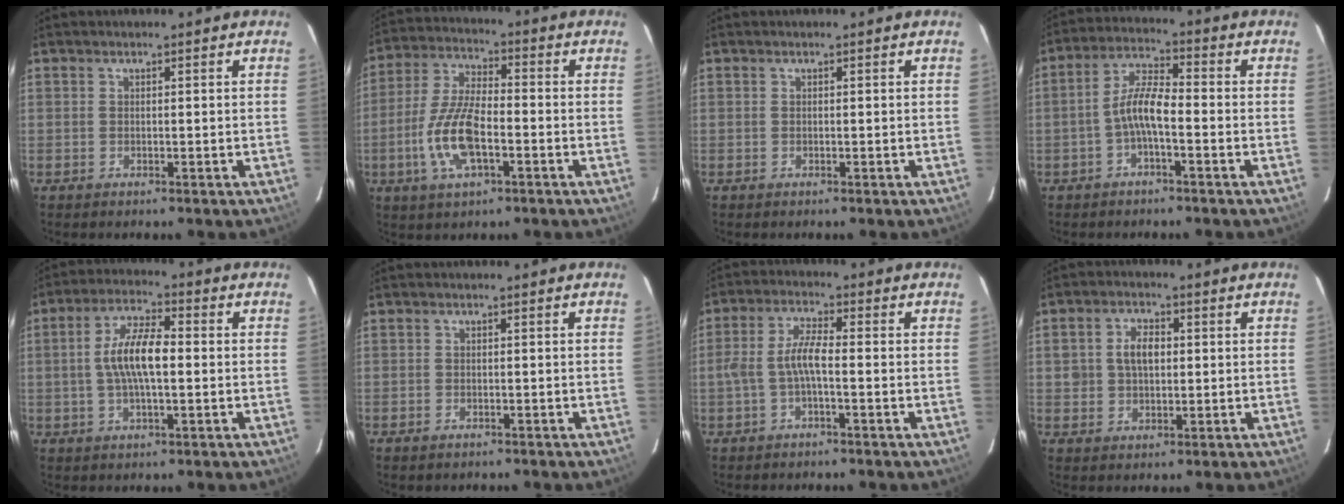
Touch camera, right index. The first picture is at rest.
{"total": 11.9, "force": [-4.0, 4.5, 10.3], "torque": [-0.220, -0.001, -0.076]}
{"total": 0.0}
{"total": 5.9, "force": [-2.1, 1.5, 5.3], "torque": [-0.114, 0.017, -0.042]}
{"total": 9.0, "force": [-0.2, 3.0, 8.5], "torque": [-0.164, 0.012, -0.004]}
{"total": 1.3, "force": [-0.9, 0.8, 0.4], "torque": [-0.011, 0.000, -0.013]}
{"total": 5.0, "force": [-1.6, 1.0, 4.7], "torque": [-0.103, 0.012, -0.029]}
{"total": 5.2, "force": [0.6, 3.7, 3.6], "torque": [-0.063, 0.012, 0.016]}